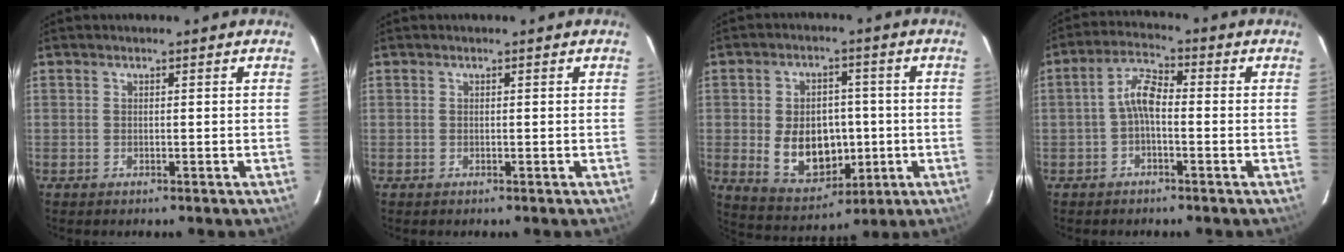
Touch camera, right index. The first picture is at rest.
{"total": 0.0}
{"total": 12.1, "force": [-1.5, 8.7, 8.3], "torque": [-0.171, -0.001, 0.001]}
{"total": 4.8, "force": [-1.2, 2.0, 4.2], "torque": [-0.087, 0.018, -0.027]}